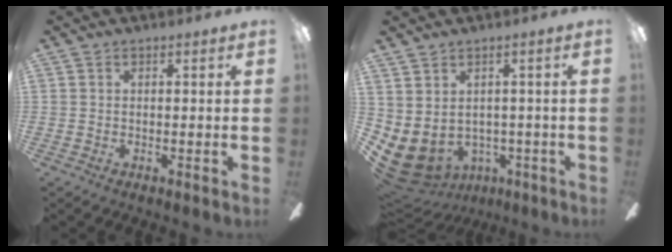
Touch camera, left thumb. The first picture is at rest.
{"total": 5.5, "force": [-1.7, 4.2, 3.0], "torque": [-0.086, -0.009, -0.025]}